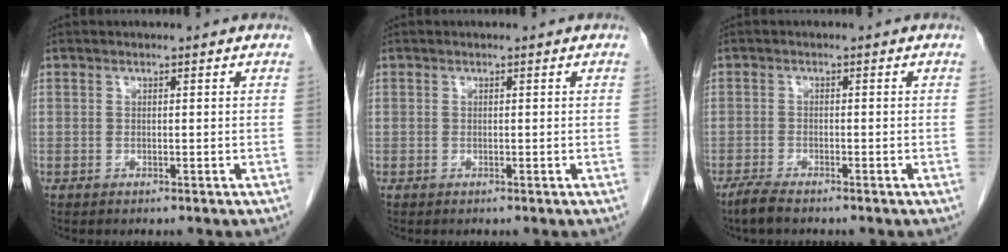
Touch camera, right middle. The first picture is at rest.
{"total": 0.0}
{"total": 3.0, "force": [-2.4, 0.4, 1.7], "torque": [-0.040, -0.008, -0.045]}